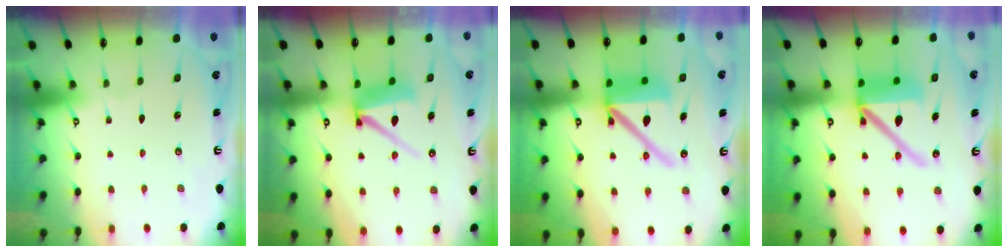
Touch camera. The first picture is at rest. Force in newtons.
{"total": 9.5, "press": 9.5, "slide": 1.1}
{"total": 15.1, "press": 15.0, "slide": 2.1}
{"total": 15.1, "press": 15.0, "slide": 2.1}